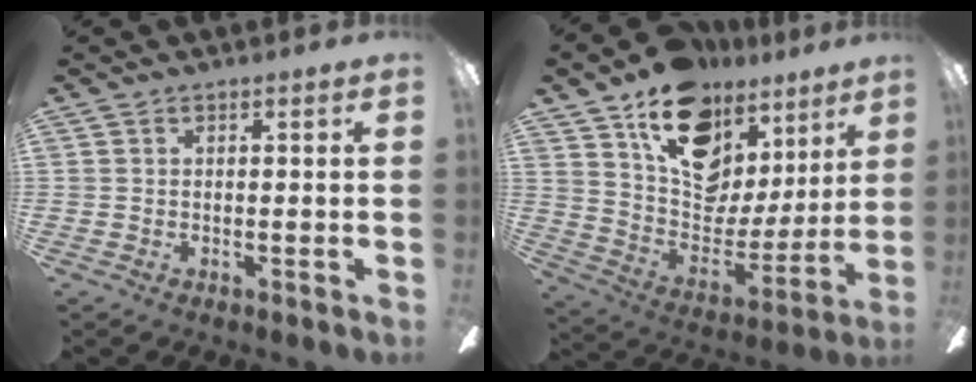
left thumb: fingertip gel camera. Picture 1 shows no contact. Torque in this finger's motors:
{"motor_torque": [1.61, 1.37, 1.60, -1.17, 0.46]}